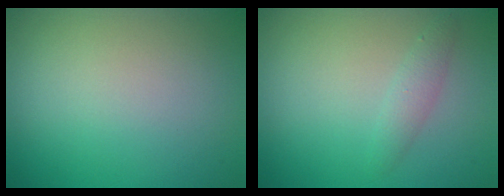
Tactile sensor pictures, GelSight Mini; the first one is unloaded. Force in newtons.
{"total": 1.4, "press": 1.4, "slide": 0.0}